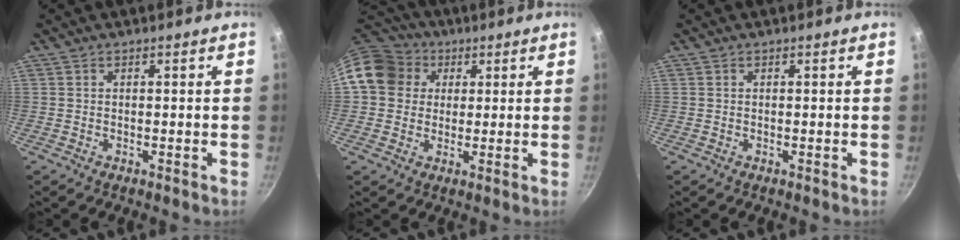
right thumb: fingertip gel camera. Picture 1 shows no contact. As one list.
[{"total": 12.4, "force": [3.2, 10.7, 5.3], "torque": [-0.078, 0.024, 0.044]}, {"total": 0.0}]